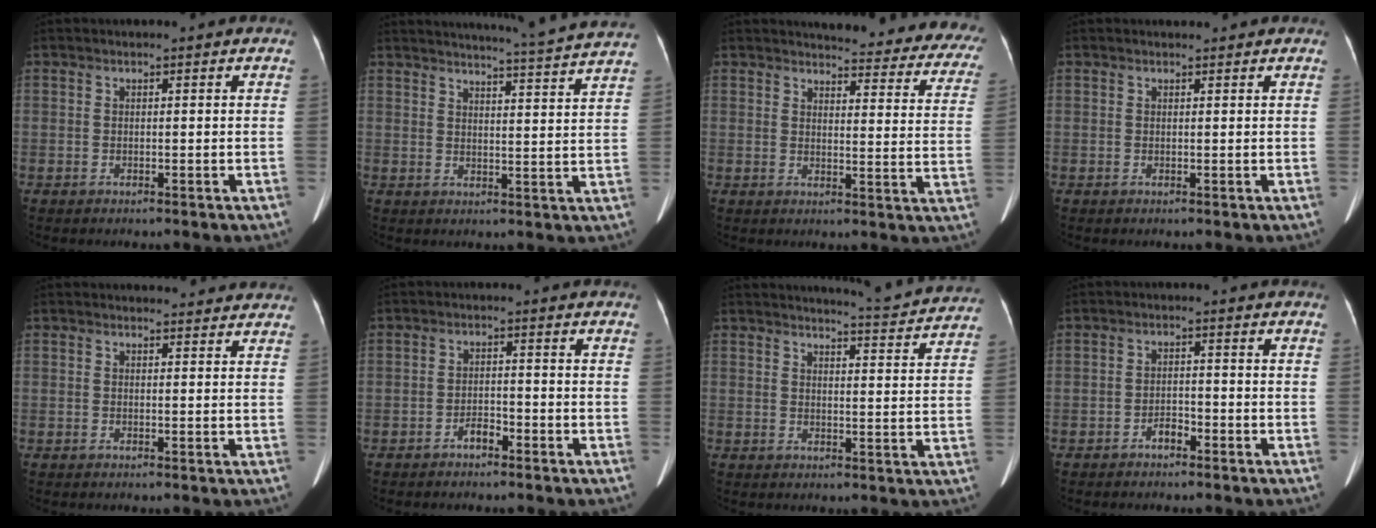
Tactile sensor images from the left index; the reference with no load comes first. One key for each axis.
{"total": 17.2, "fx": 16.2, "fy": -1.6, "fz": 5.5, "tx": -0.095, "ty": -0.054, "tz": 0.189}
{"total": 22.6, "fx": 21.2, "fy": 4.1, "fz": 6.6, "tx": -0.056, "ty": -0.098, "tz": 0.215}
{"total": 1.0, "fx": 0.9, "fy": 0.4, "fz": 0.2, "tx": -0.011, "ty": 0.006, "tz": 0.014}
{"total": 6.1, "fx": 5.9, "fy": 1.3, "fz": 1.2, "tx": -0.006, "ty": 0.005, "tz": 0.053}
{"total": 2.2, "fx": -1.7, "fy": 0.8, "fz": 1.1, "tx": -0.020, "ty": 0.002, "tz": -0.029}
{"total": 10.4, "fx": 10.3, "fy": -0.5, "fz": 1.7, "tx": -0.029, "ty": -0.028, "tz": 0.115}
{"total": 2.0, "fx": -1.6, "fy": 0.8, "fz": 1.0, "tx": -0.016, "ty": 0.003, "tz": -0.026}